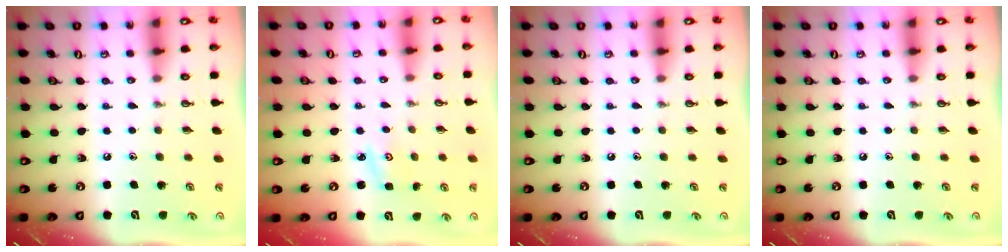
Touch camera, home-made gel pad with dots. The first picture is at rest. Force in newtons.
{"total": 3.1, "press": 3.0, "slide": 0.4}
{"total": 0.0}
{"total": 0.0}